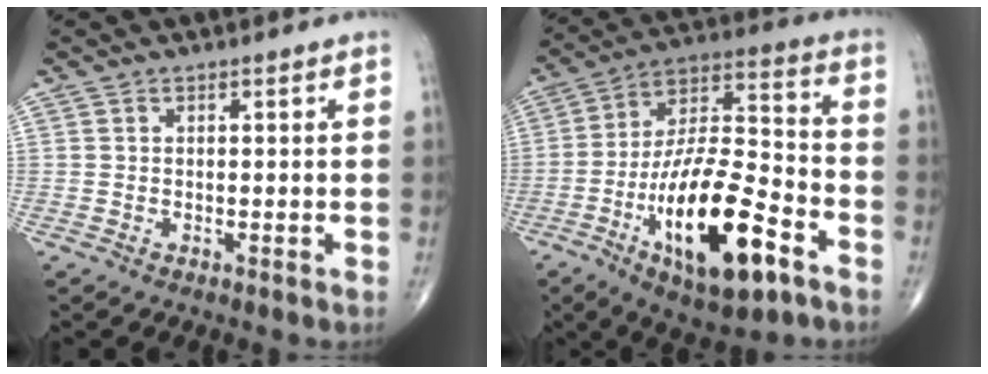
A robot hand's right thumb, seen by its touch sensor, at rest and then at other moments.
{"total": 22.4, "force": [-9.6, 8.2, 18.5], "torque": [-0.327, 0.051, -0.158]}